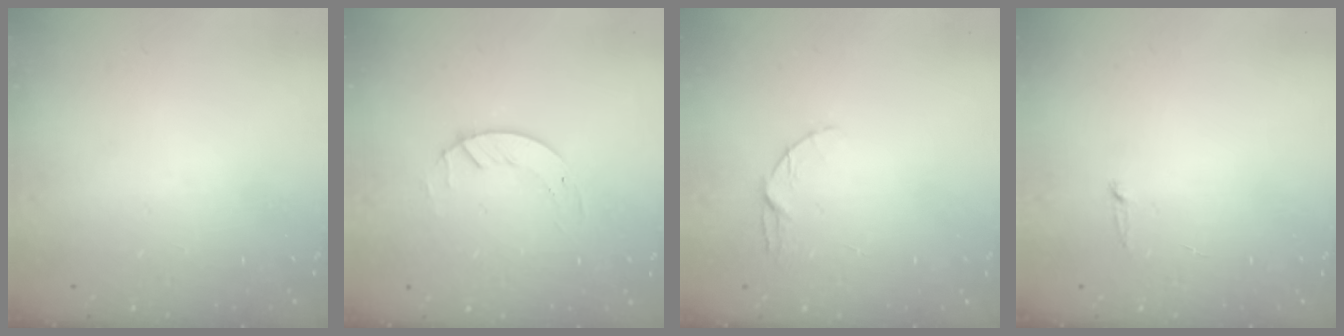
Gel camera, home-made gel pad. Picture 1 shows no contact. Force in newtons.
{"total": 2.7, "press": 2.7, "slide": 0.3}
{"total": 4.0, "press": 3.9, "slide": 0.4}
{"total": 2.5, "press": 2.5, "slide": 0.2}